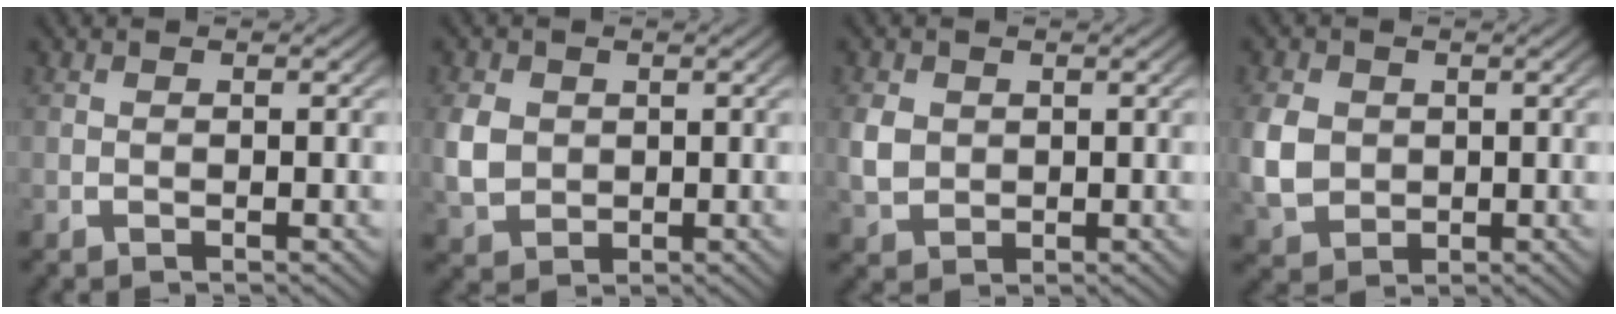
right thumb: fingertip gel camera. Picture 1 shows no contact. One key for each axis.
{"total": 3.8, "fx": 0.4, "fy": 3.2, "fz": 2.0, "tx": -0.055, "ty": -0.012, "tz": 0.021}
{"total": 2.9, "fx": 0.4, "fy": 2.5, "fz": 1.4, "tx": -0.037, "ty": -0.008, "tz": 0.021}
{"total": 5.0, "fx": 0.1, "fy": 4.2, "fz": 2.7, "tx": -0.080, "ty": -0.021, "tz": 0.020}